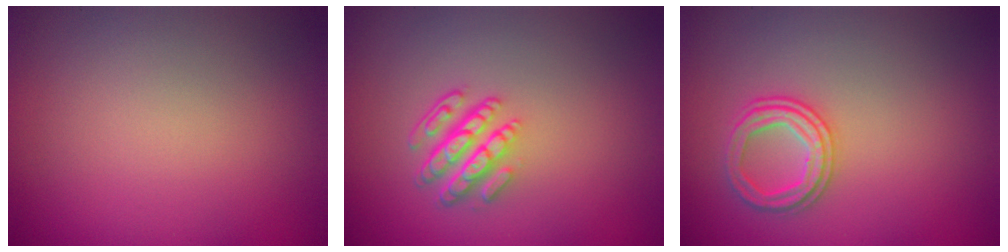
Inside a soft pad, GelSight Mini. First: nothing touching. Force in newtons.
{"total": 4.1, "press": 2.9, "slide": 2.9}
{"total": 2.5, "press": 2.4, "slide": 0.6}